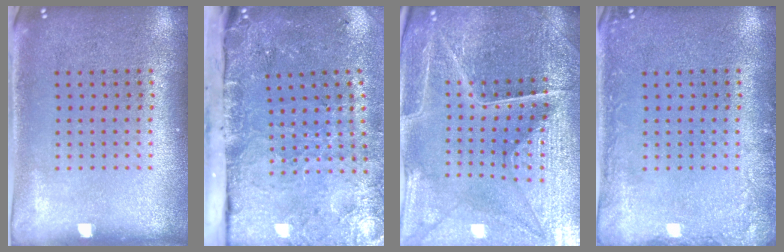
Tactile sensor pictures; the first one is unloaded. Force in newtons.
{"total": 4.9, "press": 3.7, "slide": 3.2}
{"total": 4.5, "press": 4.3, "slide": 1.1}
{"total": 1.7, "press": 1.7, "slide": 0.3}